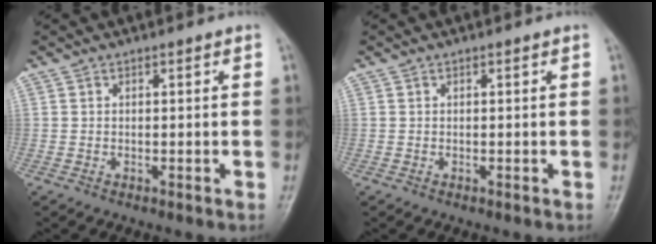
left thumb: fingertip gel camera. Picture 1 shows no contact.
{"total": 0.0}